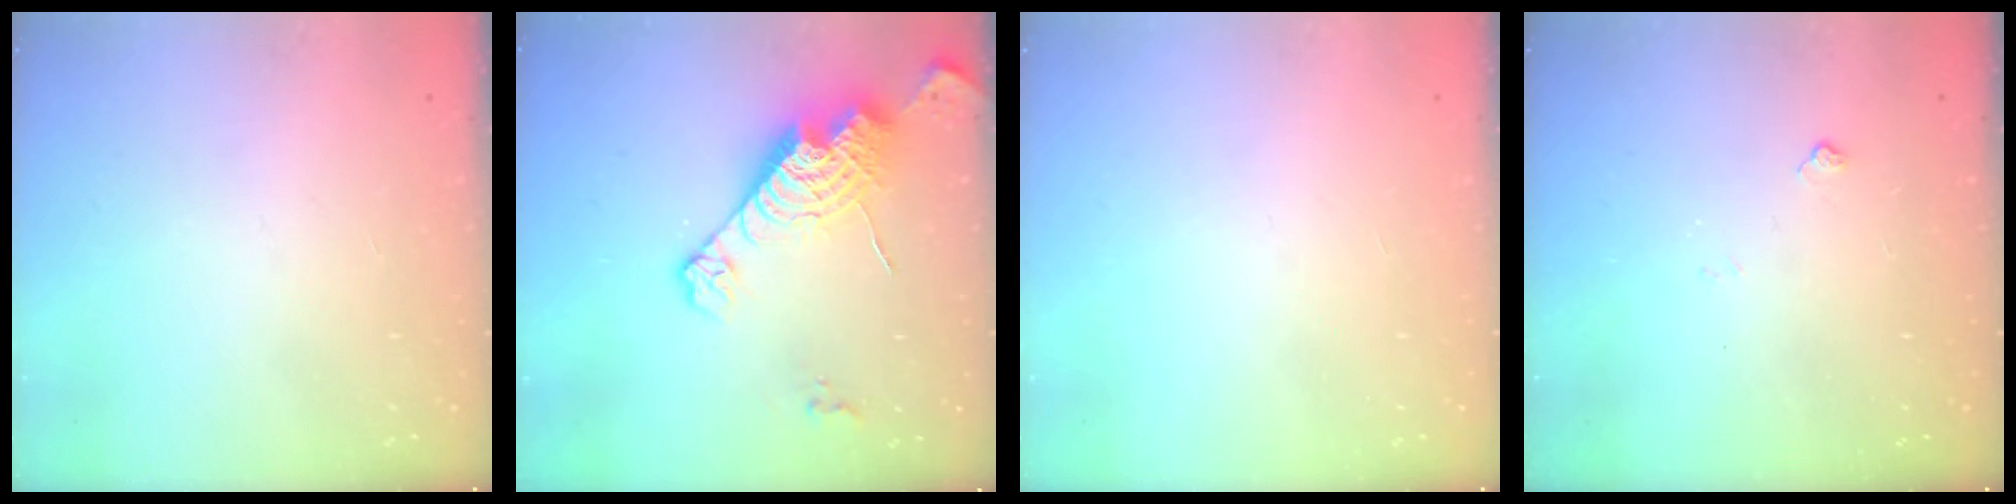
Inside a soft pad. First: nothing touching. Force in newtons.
{"total": 15.6, "press": 15.5, "slide": 1.3}
{"total": 0.0}
{"total": 2.5, "press": 2.4, "slide": 0.4}